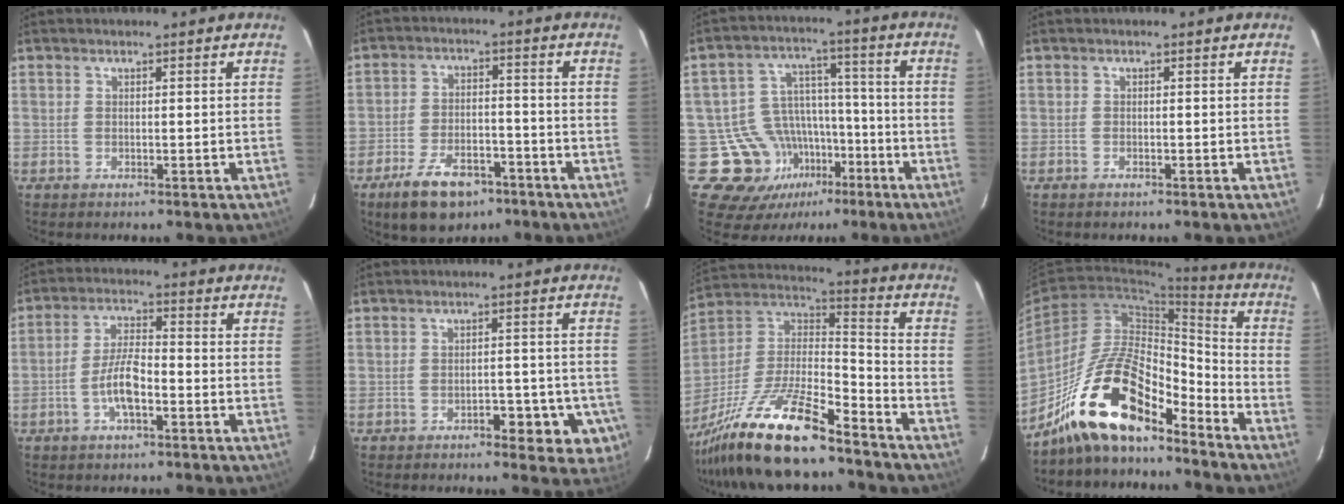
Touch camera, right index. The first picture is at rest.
{"total": 9.8, "force": [-6.4, 4.6, 5.8], "torque": [-0.113, -0.004, -0.106]}
{"total": 14.2, "force": [-5.7, 12.4, 4.0], "torque": [-0.076, 0.062, -0.071]}
{"total": 0.5, "force": [-0.4, 0.1, 0.3], "torque": [-0.011, -0.001, -0.005]}
{"total": 6.6, "force": [-2.3, 1.8, 5.9], "torque": [-0.120, 0.010, -0.045]}
{"total": 7.2, "force": [-3.9, 3.1, 5.3], "torque": [-0.044, 0.008, -0.048]}
{"total": 19.7, "force": [-15.1, 3.3, 12.3], "torque": [-0.271, -0.016, -0.282]}
{"total": 14.3, "force": [-10.9, 4.4, 8.3], "torque": [-0.149, 0.028, -0.194]}